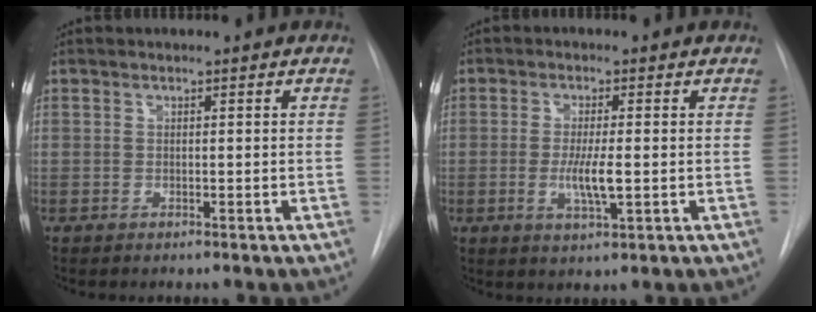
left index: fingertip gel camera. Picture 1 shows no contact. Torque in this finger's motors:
{"motor_torque": [0.87, -0.03, 0.41, 0.12]}